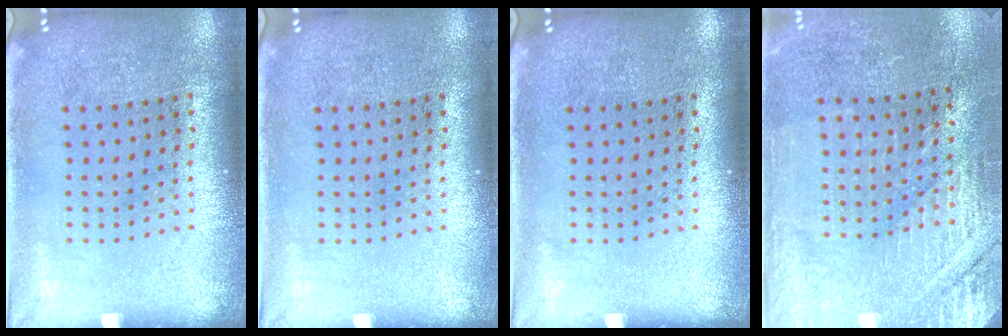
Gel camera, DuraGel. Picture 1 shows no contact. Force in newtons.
{"total": 0.0}
{"total": 0.0}
{"total": 2.9, "press": 2.9, "slide": 0.4}